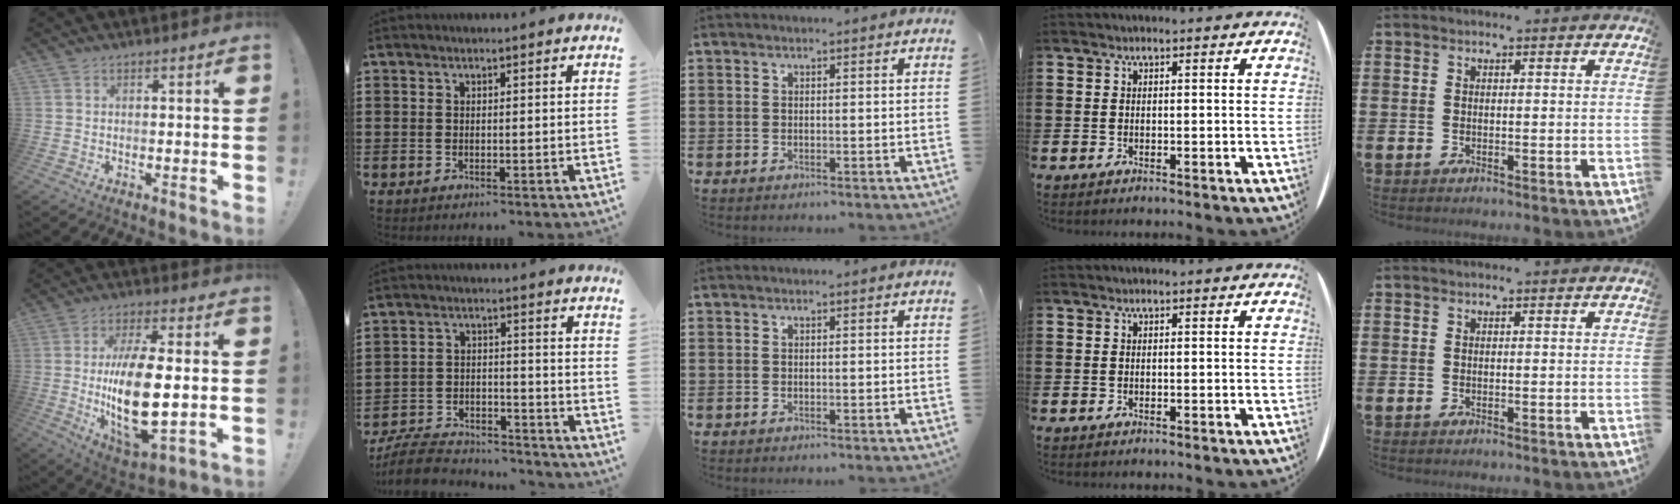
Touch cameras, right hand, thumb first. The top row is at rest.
{"thumb": {"total": 19.9, "force": [-0.3, 8.8, 17.9], "torque": [-0.332, -0.016, -0.004]}, "index": {"total": 7.6, "force": [-7.2, 1.6, 1.8], "torque": [-0.039, 0.018, -0.140]}}